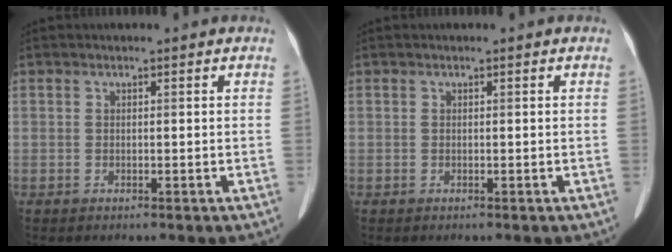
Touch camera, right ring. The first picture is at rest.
{"total": 0.0}